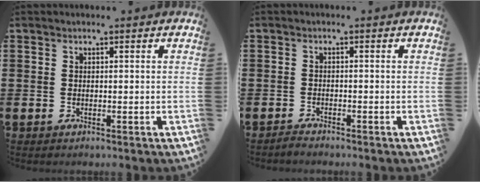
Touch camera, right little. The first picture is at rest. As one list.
[{"total": 1.1, "force": [-1.1, 0.0, 0.1], "torque": [-0.006, 0.000, -0.021]}]